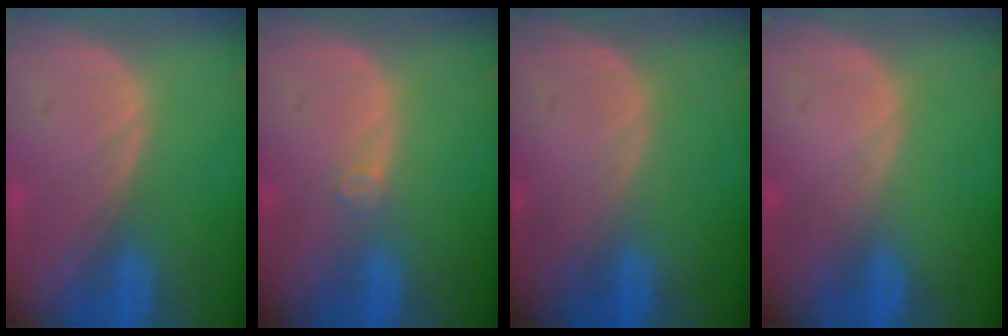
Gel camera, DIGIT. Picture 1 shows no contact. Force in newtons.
{"total": 1.5, "press": 1.2, "slide": 0.9}
{"total": 0.0}
{"total": 0.0}